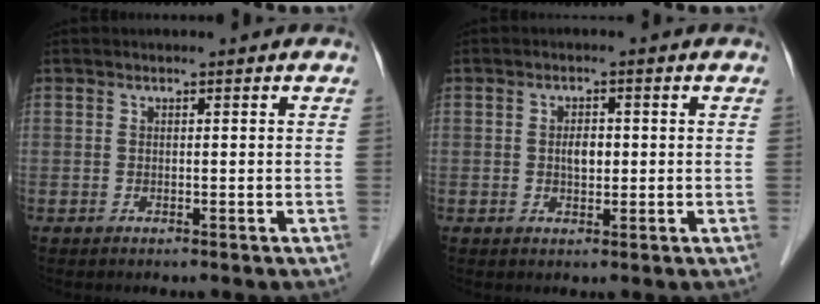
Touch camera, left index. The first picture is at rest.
{"total": 2.4, "force": [0.1, 1.3, 2.0], "torque": [-0.037, 0.003, 0.002]}